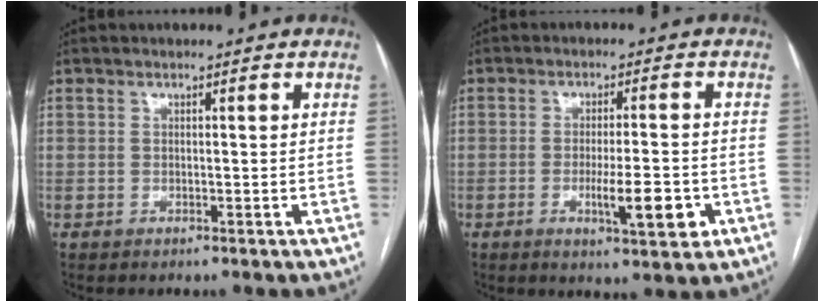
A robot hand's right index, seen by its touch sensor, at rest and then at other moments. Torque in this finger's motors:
{"motor_torque": [0.39, 0.14, 0.14, 0.03]}